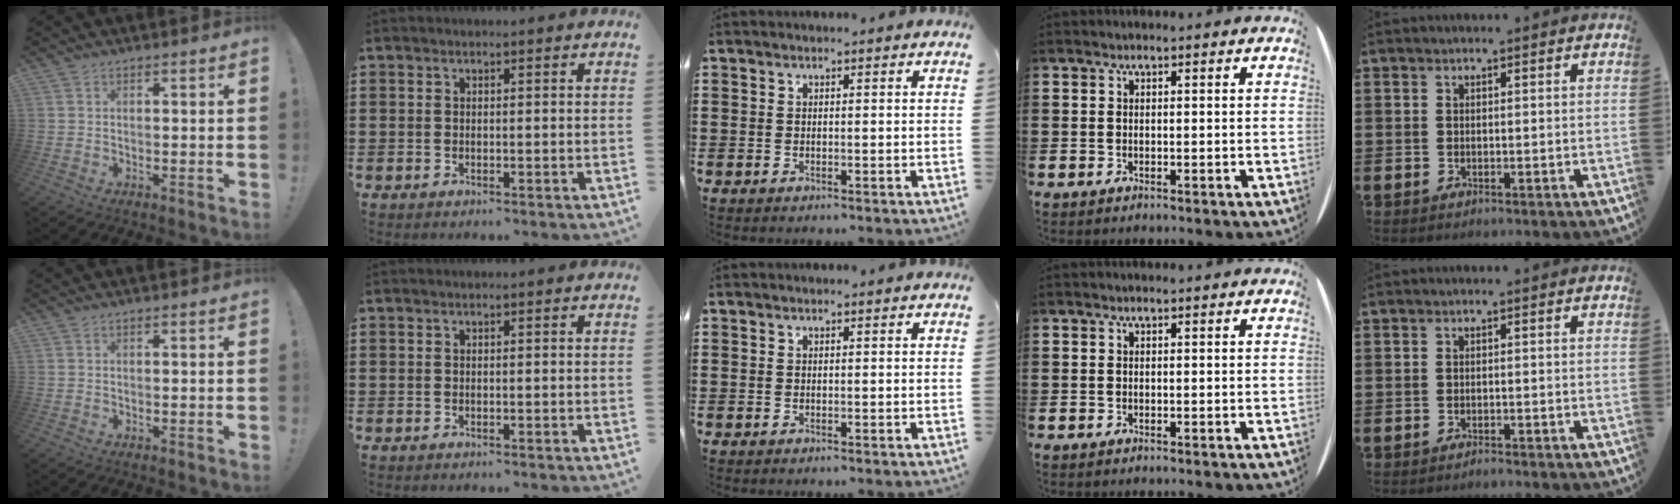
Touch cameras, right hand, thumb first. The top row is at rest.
{"little": {"total": 0.8, "force": [-0.7, 0.0, 0.2], "torque": [0.003, -0.007, -0.016]}}